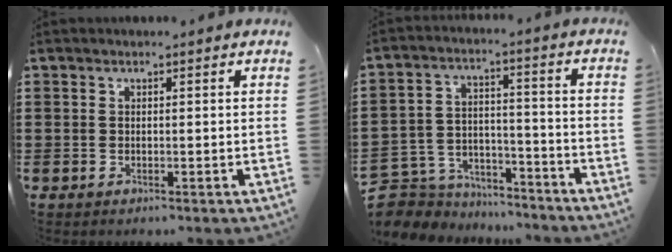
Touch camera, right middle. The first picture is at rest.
{"total": 6.3, "force": [-5.7, 2.8, 0.3], "torque": [-0.027, 0.010, -0.119]}